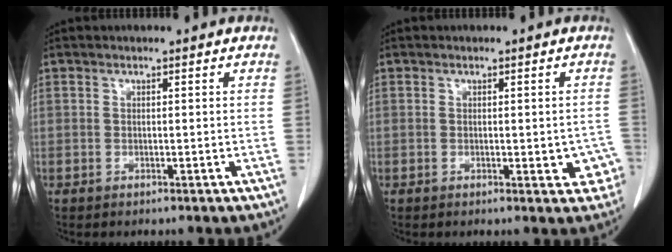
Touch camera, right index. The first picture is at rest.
{"total": 3.9, "force": [-0.8, 1.8, 3.3], "torque": [-0.020, 0.003, -0.007]}